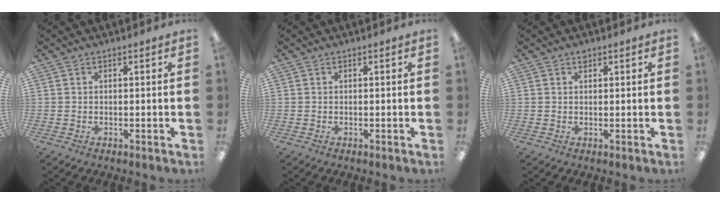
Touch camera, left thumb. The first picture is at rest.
{"total": 0.0}
{"total": 1.1, "force": [0.8, 0.5, 0.5], "torque": [-0.004, -0.004, 0.014]}